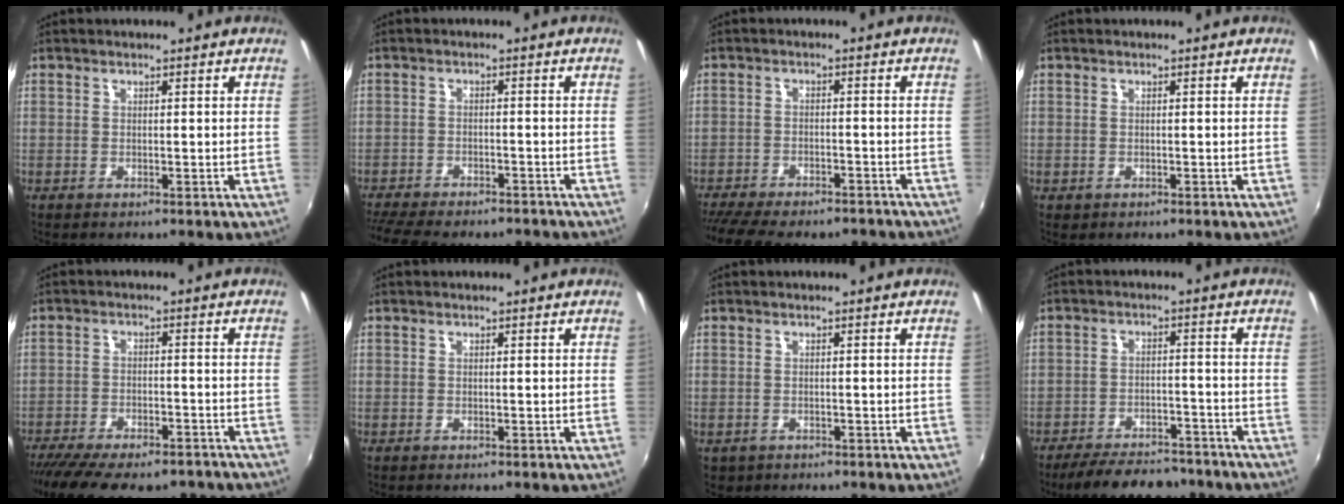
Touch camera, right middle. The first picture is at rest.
{"total": 13.1, "force": [-11.3, 3.2, 5.8], "torque": [-0.131, -0.031, -0.169]}
{"total": 14.6, "force": [-12.5, 3.8, 6.6], "torque": [-0.143, -0.033, -0.180]}
{"total": 0.0}
{"total": 17.5, "force": [-14.2, 5.6, 8.6], "torque": [-0.178, -0.038, -0.201]}
{"total": 0.0}
{"total": 1.9, "force": [-0.7, 1.6, 0.8], "torque": [-0.020, -0.004, -0.005]}
{"total": 13.7, "force": [-11.5, 4.6, 5.8], "torque": [-0.126, -0.001, -0.158]}